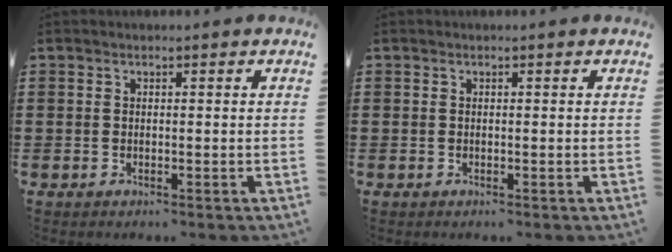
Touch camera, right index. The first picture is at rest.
{"total": 0.0}